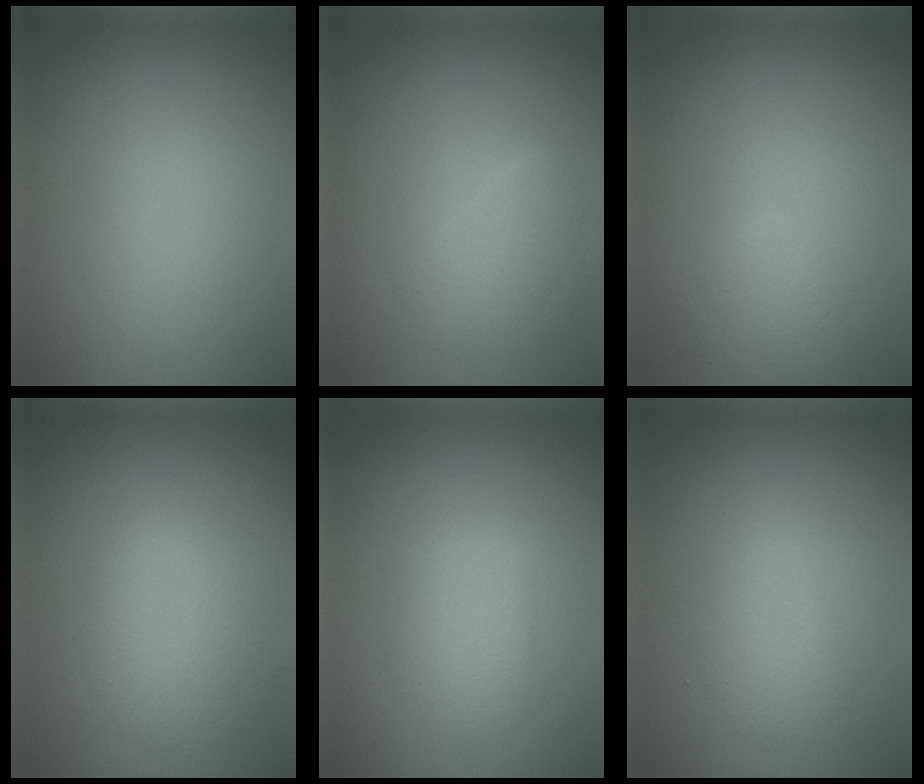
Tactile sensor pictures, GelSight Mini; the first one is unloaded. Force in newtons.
{"total": 2.5, "press": 2.5, "slide": 0.1}
{"total": 2.2, "press": 2.2, "slide": 0.1}
{"total": 3.4, "press": 3.4, "slide": 0.1}
{"total": 1.7, "press": 1.7, "slide": 0.3}
{"total": 2.6, "press": 2.6, "slide": 0.0}